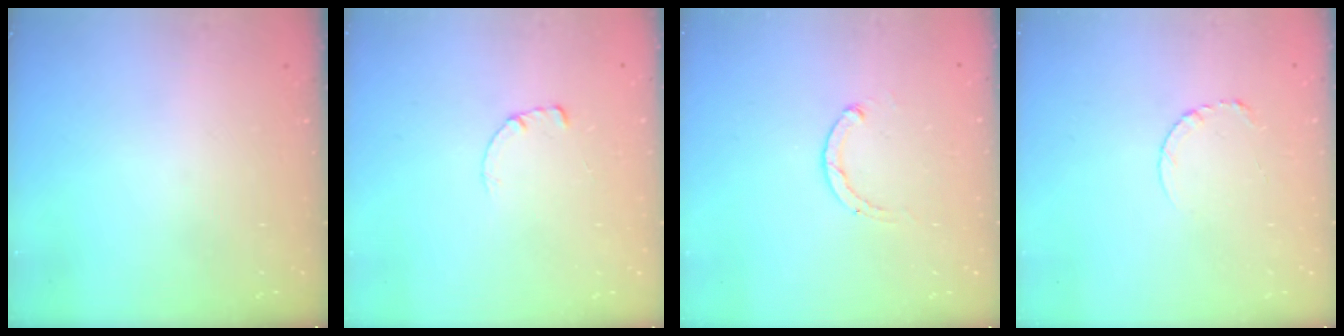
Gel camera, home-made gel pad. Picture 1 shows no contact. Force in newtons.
{"total": 0.7, "press": 0.7, "slide": 0.2}
{"total": 1.8, "press": 1.7, "slide": 0.5}
{"total": 3.8, "press": 3.8, "slide": 0.3}